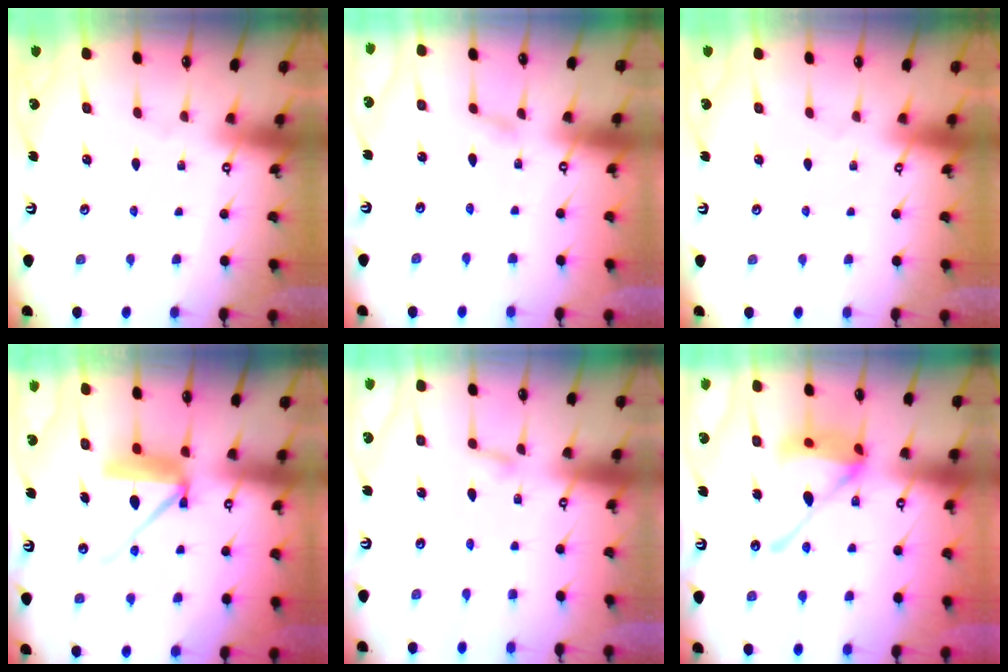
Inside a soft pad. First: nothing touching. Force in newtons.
{"total": 2.2, "press": 2.2, "slide": 0.2}
{"total": 0.0}
{"total": 10.8, "press": 10.7, "slide": 1.1}
{"total": 2.8, "press": 2.7, "slide": 0.3}
{"total": 14.9, "press": 14.8, "slide": 2.0}